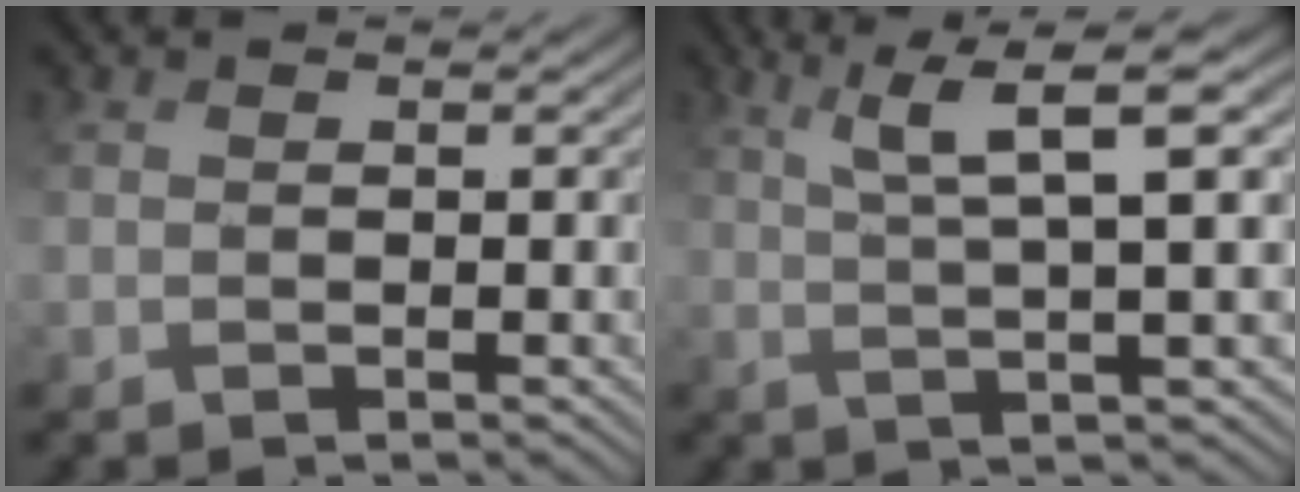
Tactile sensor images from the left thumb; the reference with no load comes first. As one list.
[{"total": 7.8, "force": [2.5, 1.0, 7.3], "torque": [-0.123, 0.021, 0.047]}]